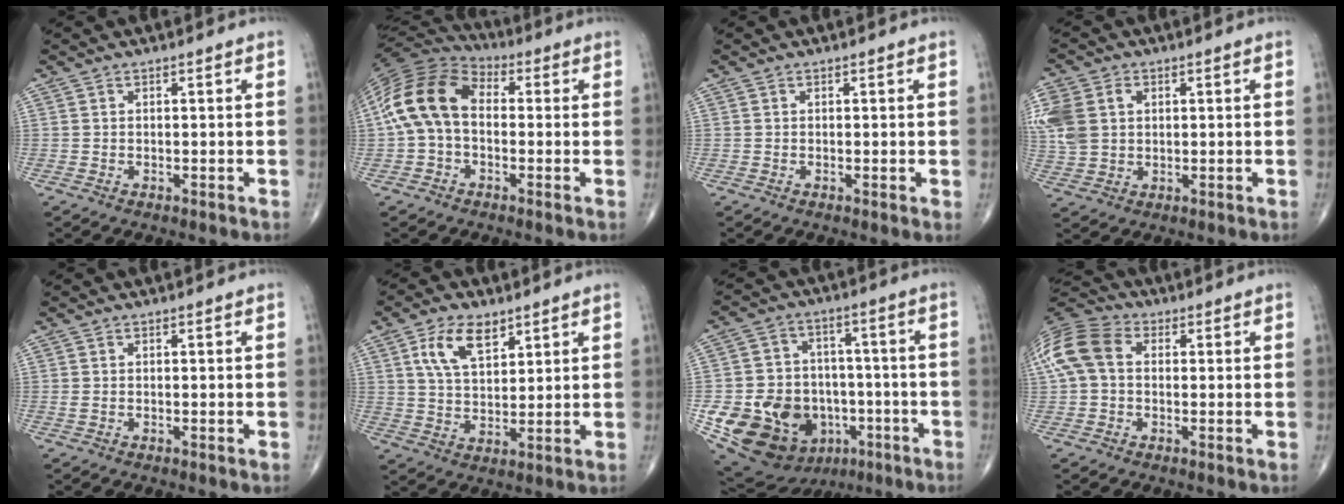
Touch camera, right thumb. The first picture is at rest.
{"total": 14.5, "force": [0.2, 9.8, 10.7], "torque": [-0.207, 0.037, -0.010]}
{"total": 0.8, "force": [0.1, 0.1, 0.8], "torque": [-0.017, -0.004, 0.000]}
{"total": 12.0, "force": [2.6, 9.3, 7.1], "torque": [-0.181, 0.010, 0.054]}
{"total": 0.8, "force": [0.0, 0.3, 0.7], "torque": [-0.017, -0.004, 0.004]}
{"total": 9.0, "force": [4.6, 4.8, 6.1], "torque": [-0.098, -0.019, 0.089]}
{"total": 22.3, "force": [-6.8, 17.1, 12.5], "torque": [-0.201, 0.040, -0.088]}
{"total": 11.7, "force": [1.6, 8.3, 8.0], "torque": [-0.175, 0.035, 0.022]}